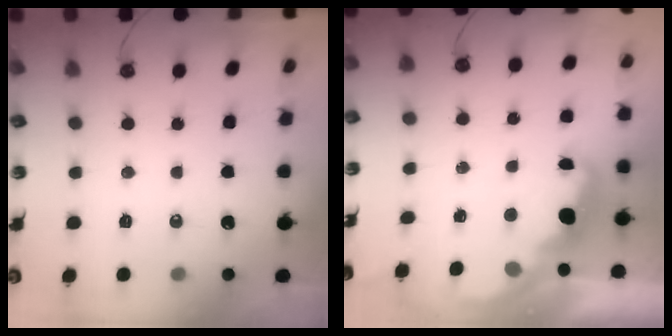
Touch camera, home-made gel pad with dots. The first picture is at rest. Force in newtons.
{"total": 2.8, "press": 2.7, "slide": 0.6}